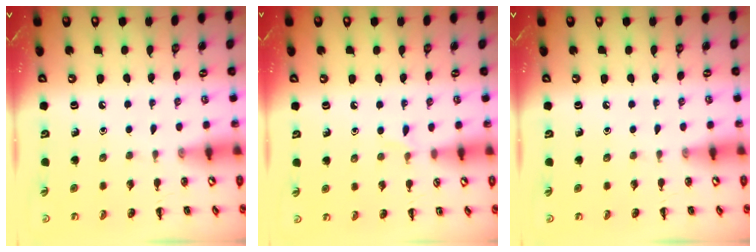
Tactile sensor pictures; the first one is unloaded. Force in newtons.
{"total": 5.2, "press": 4.8, "slide": 1.9}
{"total": 0.0}